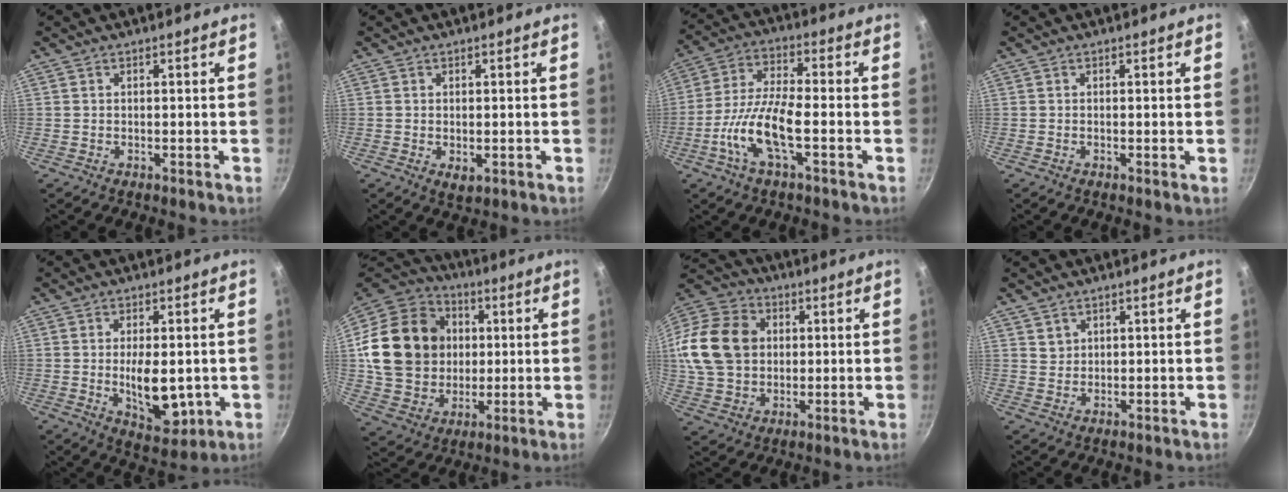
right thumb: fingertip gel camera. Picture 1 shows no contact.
{"total": 2.3, "force": [-0.3, 1.4, 1.8], "torque": [-0.028, -0.007, -0.002]}
{"total": 11.3, "force": [-3.9, 3.5, 10.0], "torque": [-0.201, 0.028, -0.087]}
{"total": 0.0}
{"total": 10.4, "force": [-0.8, 5.2, 8.9], "torque": [-0.122, -0.017, 0.004]}
{"total": 22.0, "force": [2.6, 18.6, 11.5], "torque": [-0.188, 0.017, 0.052]}
{"total": 19.1, "force": [2.6, 15.1, 11.3], "torque": [-0.203, 0.024, 0.044]}
{"total": 1.8, "force": [1.1, 1.4, 0.3], "torque": [0.011, 0.005, 0.023]}